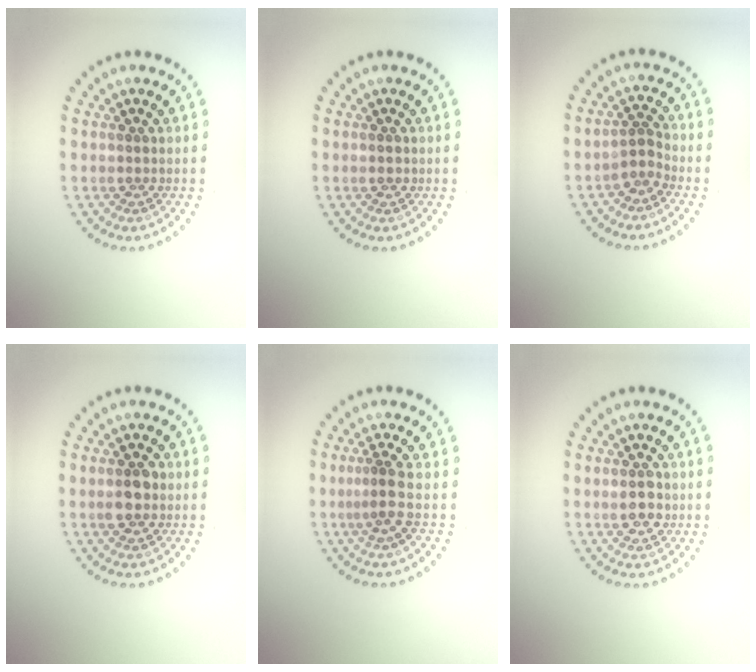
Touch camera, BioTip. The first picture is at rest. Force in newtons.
{"total": 1.0, "press": 1.0, "slide": 0.0}
{"total": 1.8, "press": 1.3, "slide": 1.3}
{"total": 2.5, "press": 2.5, "slide": 0.1}
{"total": 1.9, "press": 1.2, "slide": 1.5}
{"total": 2.1, "press": 2.1, "slide": 0.2}